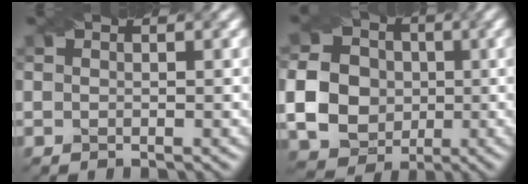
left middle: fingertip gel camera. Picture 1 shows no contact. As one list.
[{"total": 12.0, "force": [-0.8, 11.1, 4.5], "torque": [-0.125, -0.002, -0.028]}]